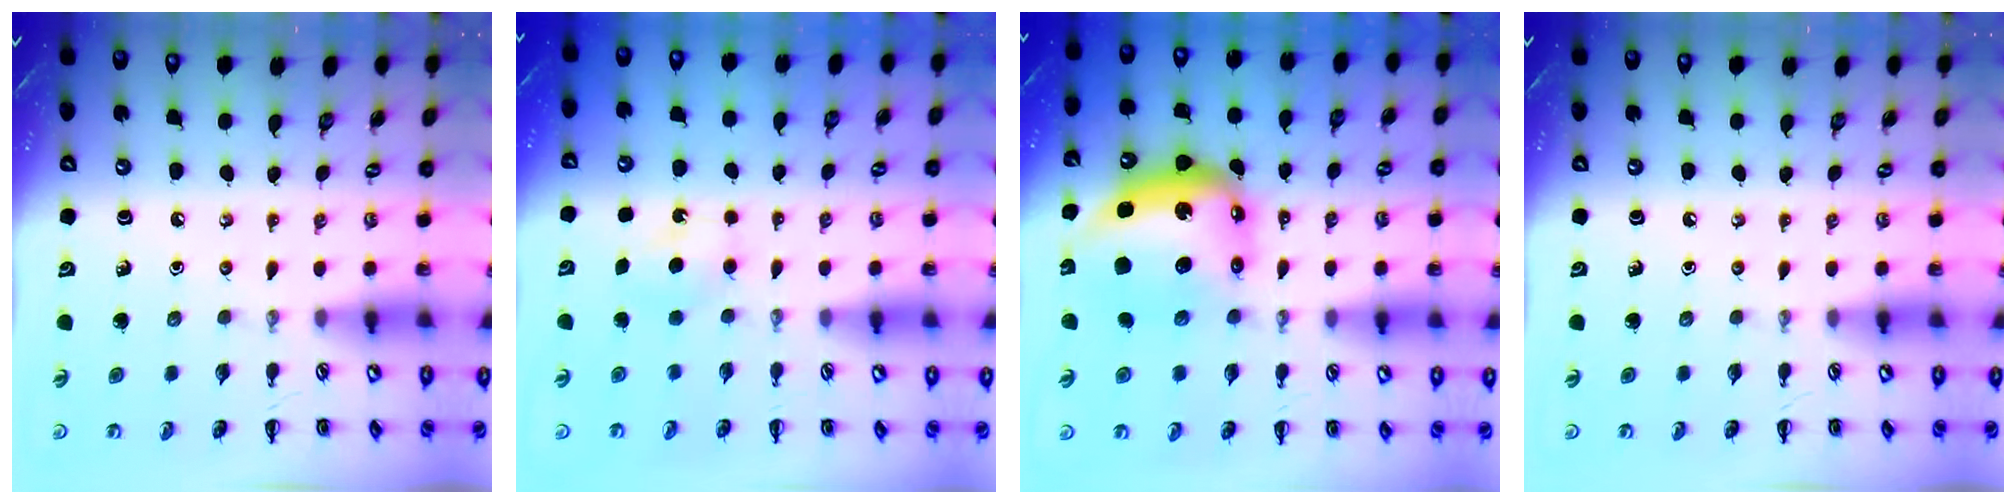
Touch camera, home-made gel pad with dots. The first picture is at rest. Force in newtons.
{"total": 5.3, "press": 5.1, "slide": 1.3}
{"total": 10.2, "press": 9.8, "slide": 3.0}
{"total": 0.0}